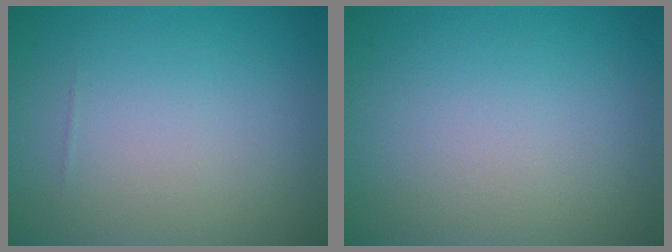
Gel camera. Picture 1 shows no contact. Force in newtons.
{"total": 0.0}